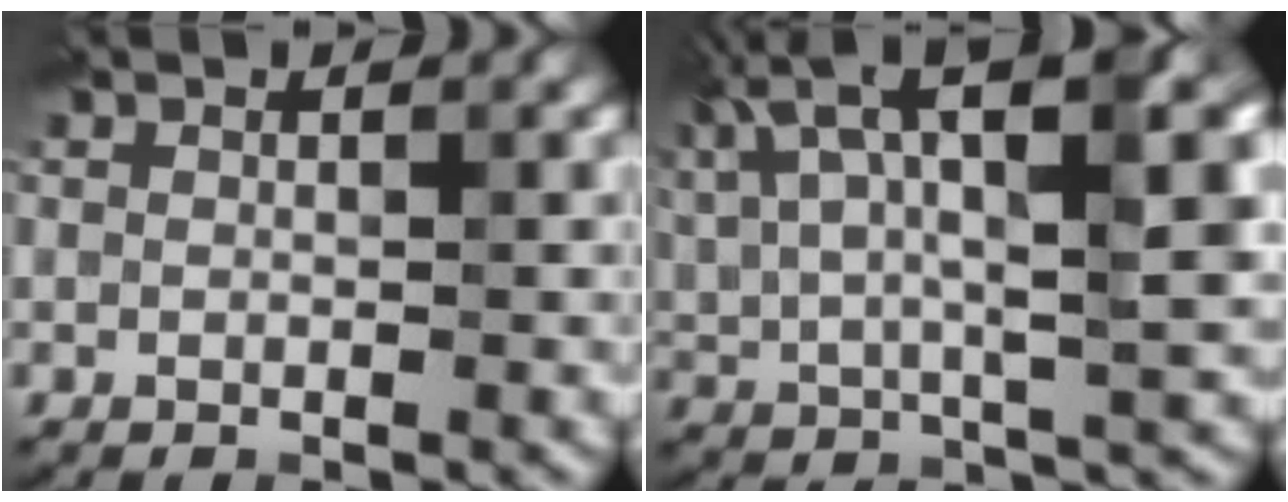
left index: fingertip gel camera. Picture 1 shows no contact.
{"total": 13.1, "force": [6.2, 3.7, 10.9], "torque": [-0.205, 0.027, 0.104]}